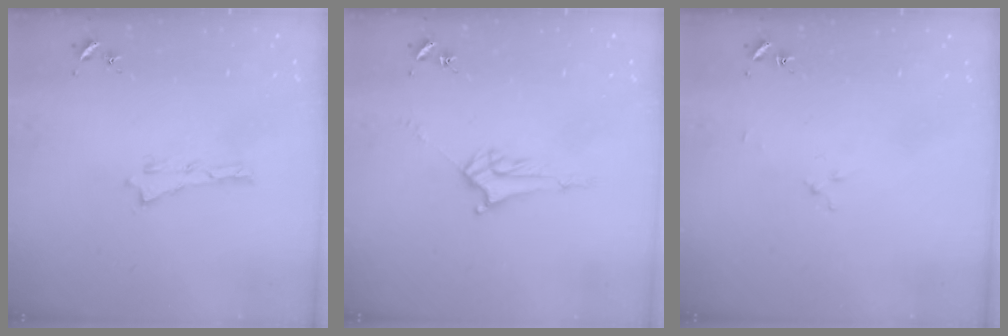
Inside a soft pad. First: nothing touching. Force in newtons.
{"total": 3.0, "press": 3.0, "slide": 0.3}
{"total": 1.6, "press": 1.6, "slide": 0.2}